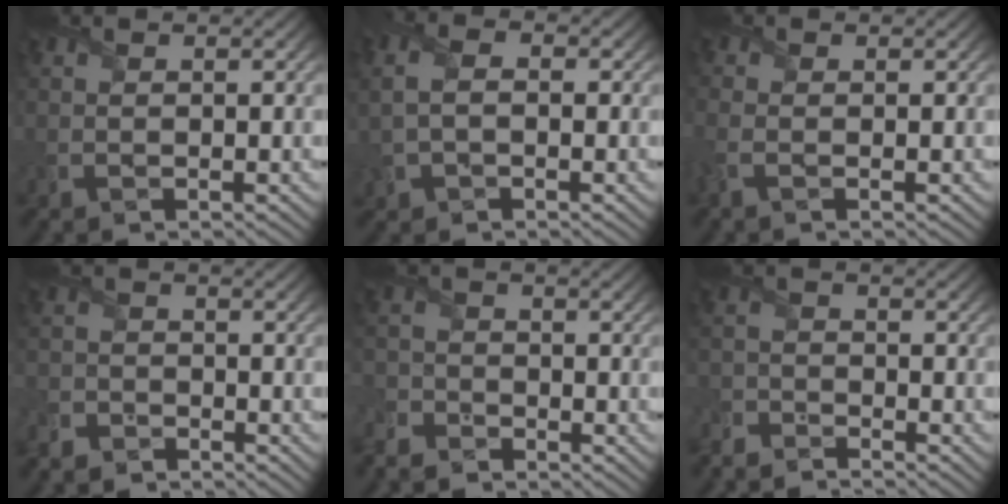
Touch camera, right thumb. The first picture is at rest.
{"total": 5.2, "force": [0.4, 3.7, 3.6], "torque": [-0.085, 0.009, -0.003]}
{"total": 2.4, "force": [-0.6, 1.3, 1.9], "torque": [-0.060, 0.000, -0.018]}
{"total": 3.2, "force": [-3.0, 1.1, 0.1], "torque": [-0.006, 0.000, -0.070]}
{"total": 4.4, "force": [-4.0, 1.7, 0.5], "torque": [-0.022, -0.005, -0.094]}
{"total": 3.7, "force": [-3.7, 0.1, 0.1], "torque": [-0.002, -0.005, -0.088]}